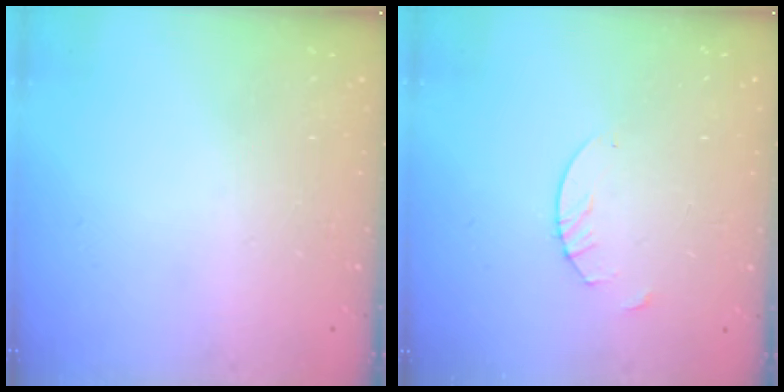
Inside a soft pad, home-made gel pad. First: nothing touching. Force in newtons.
{"total": 2.7, "press": 2.7, "slide": 0.2}